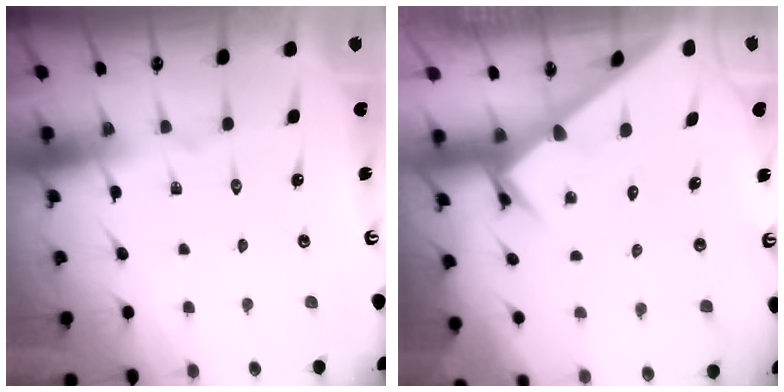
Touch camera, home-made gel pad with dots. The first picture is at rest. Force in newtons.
{"total": 2.9, "press": 2.9, "slide": 0.1}